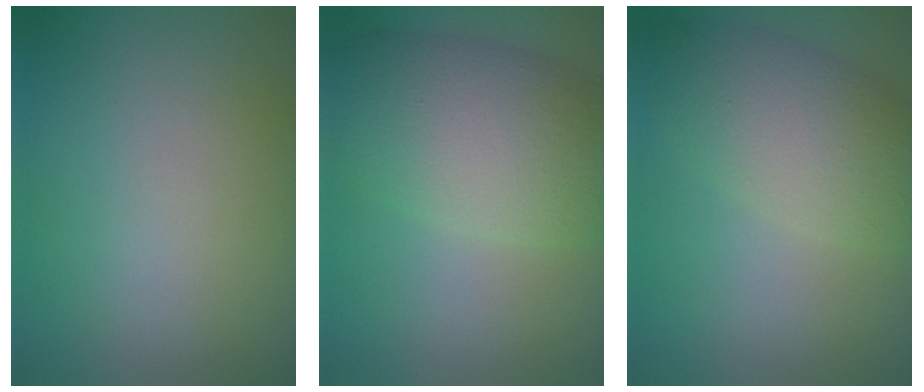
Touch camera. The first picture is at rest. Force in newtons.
{"total": 8.4, "press": 8.4, "slide": 0.3}
{"total": 5.9, "press": 5.8, "slide": 0.4}